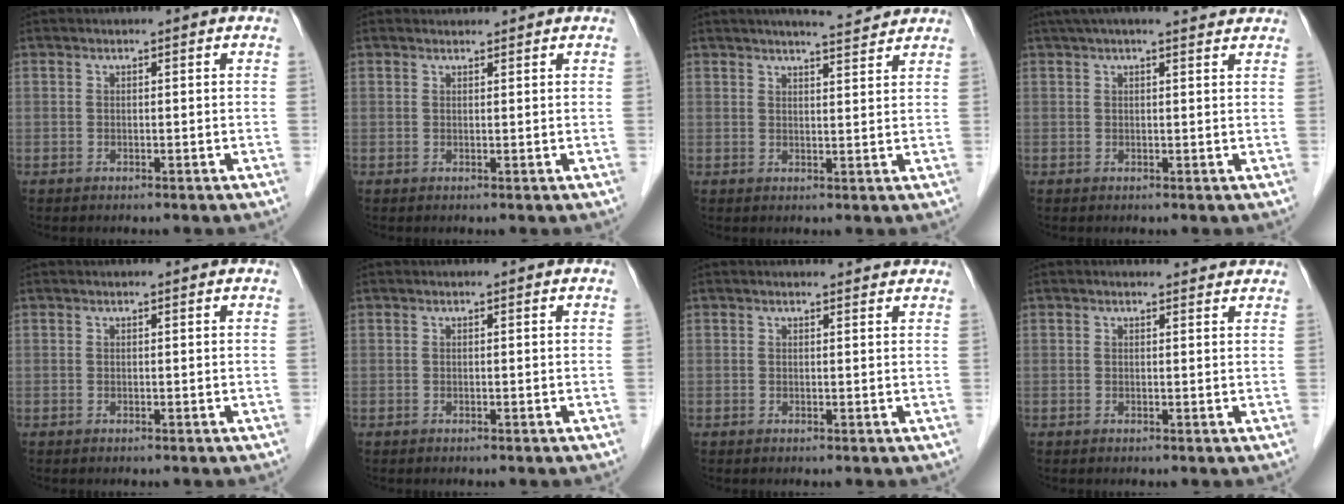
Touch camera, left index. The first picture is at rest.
{"total": 1.3, "force": [1.2, 0.2, 0.0], "torque": [-0.011, 0.011, 0.024]}
{"total": 6.0, "force": [5.6, 0.3, 2.2], "torque": [-0.039, 0.009, 0.076]}
{"total": 8.5, "force": [7.5, 1.3, 3.8], "torque": [-0.053, 0.036, 0.093]}
{"total": 0.6, "force": [0.6, 0.0, 0.3], "torque": [-0.007, 0.006, 0.009]}
{"total": 0.0}
{"total": 3.3, "force": [3.2, 0.7, 0.5], "torque": [-0.009, 0.011, 0.030]}
{"total": 2.6, "force": [2.5, 0.7, 0.2], "torque": [-0.007, 0.006, 0.021]}